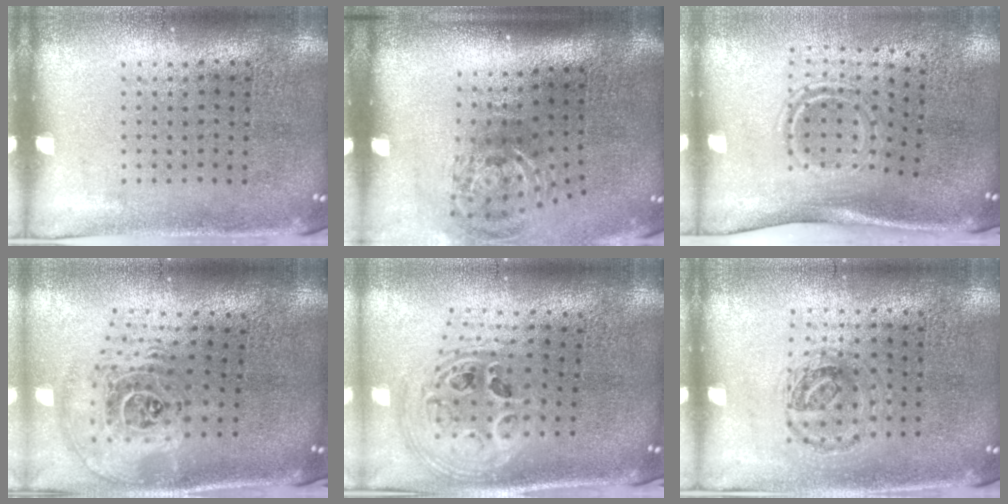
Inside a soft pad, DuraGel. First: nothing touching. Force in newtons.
{"total": 1.8, "press": 1.3, "slide": 1.3}
{"total": 1.9, "press": 1.1, "slide": 1.5}
{"total": 2.5, "press": 1.8, "slide": 1.8}
{"total": 2.6, "press": 1.9, "slide": 1.8}
{"total": 1.0, "press": 0.9, "slide": 0.2}